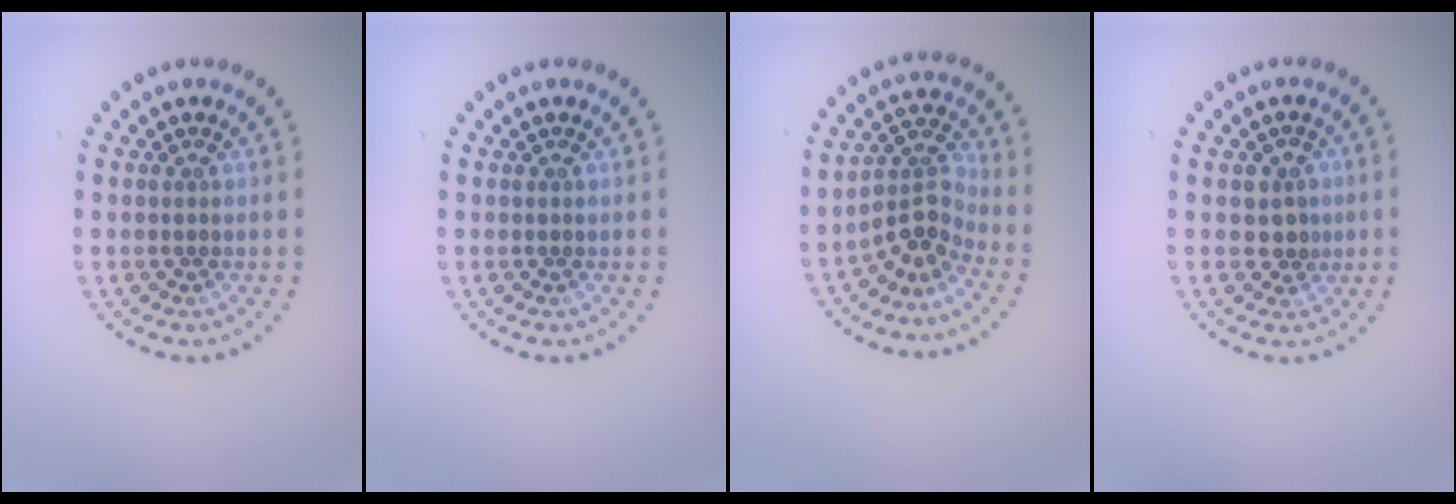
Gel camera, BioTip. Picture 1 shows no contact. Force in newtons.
{"total": 0.0}
{"total": 3.2, "press": 2.3, "slide": 2.2}
{"total": 2.1, "press": 1.9, "slide": 0.9}